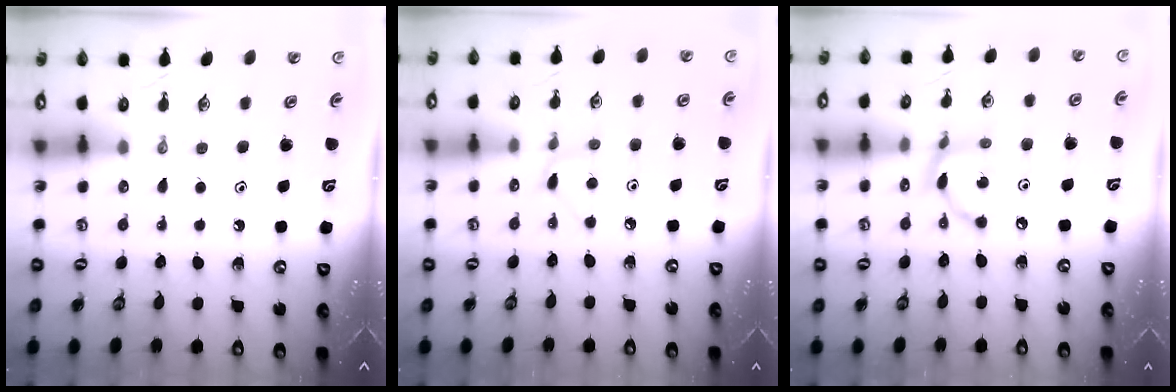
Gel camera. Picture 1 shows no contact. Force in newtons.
{"total": 4.6, "press": 4.6, "slide": 0.7}
{"total": 8.5, "press": 8.5, "slide": 0.4}